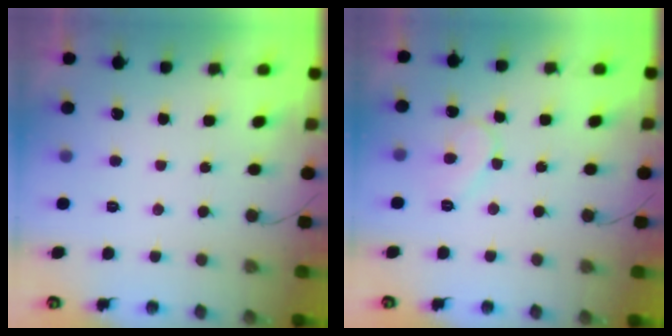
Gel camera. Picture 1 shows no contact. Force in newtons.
{"total": 6.2, "press": 6.2, "slide": 0.6}